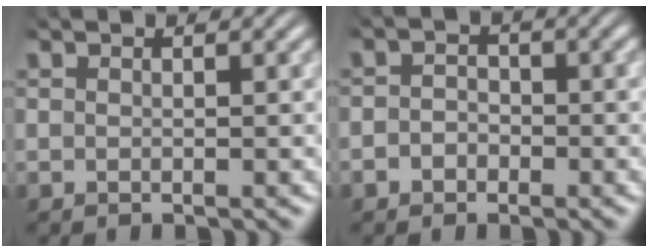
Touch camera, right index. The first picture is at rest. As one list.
[{"total": 2.2, "force": [-1.1, 1.9, 0.4], "torque": [-0.007, -0.003, -0.024]}]